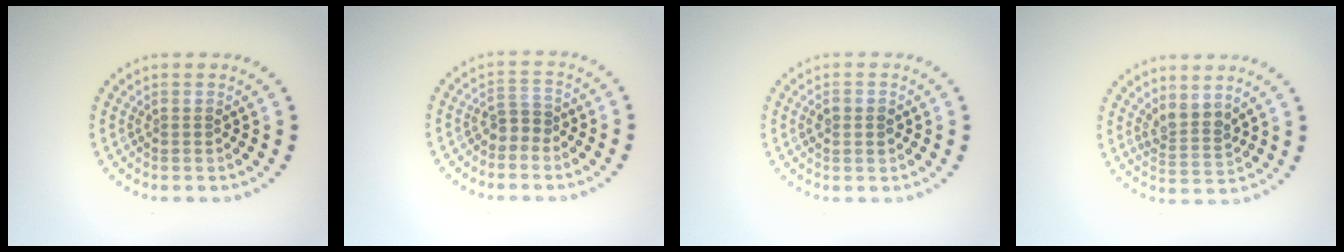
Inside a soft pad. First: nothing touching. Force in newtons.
{"total": 1.6, "press": 1.4, "slide": 0.8}
{"total": 1.3, "press": 1.3, "slide": 0.2}
{"total": 2.3, "press": 1.8, "slide": 1.5}